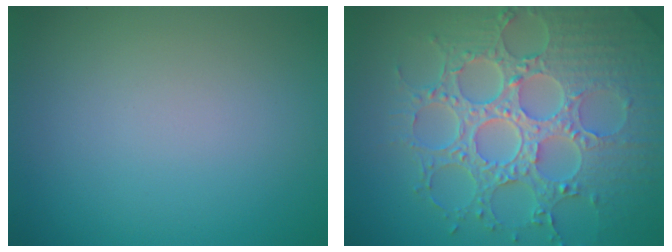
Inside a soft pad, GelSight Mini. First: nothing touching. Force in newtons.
{"total": 8.7, "press": 6.3, "slide": 6.0}